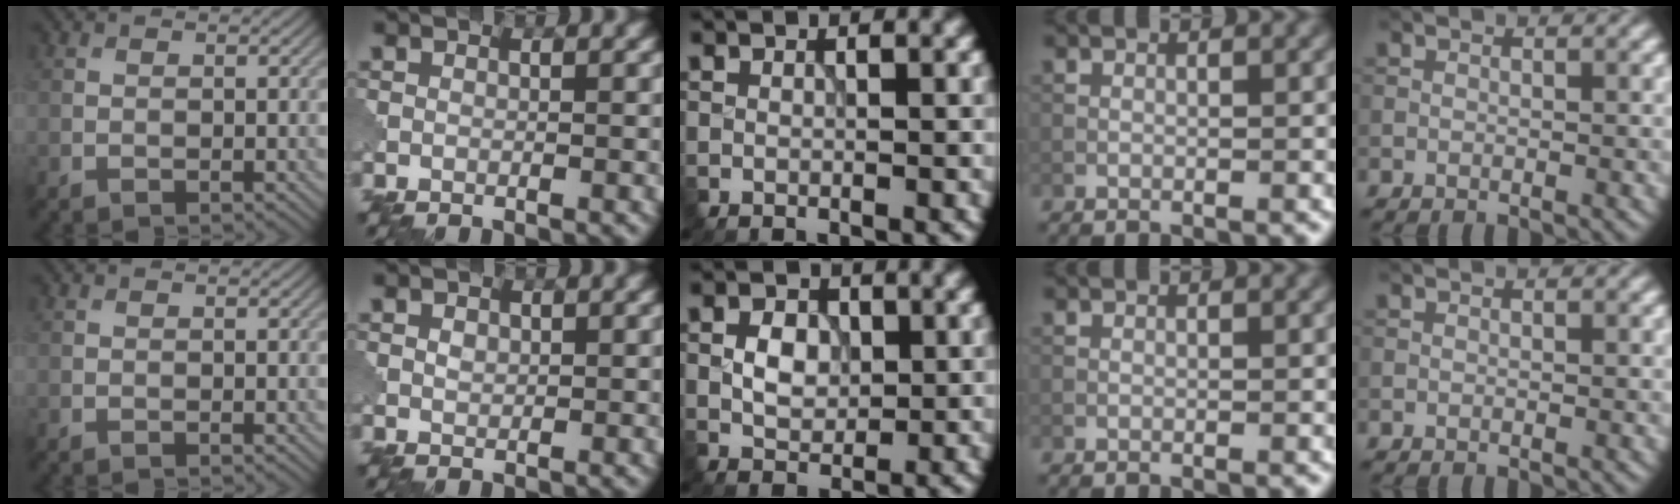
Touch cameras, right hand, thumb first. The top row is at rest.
{"index": {"total": 0.9, "force": [0.3, 0.6, 0.5], "torque": [-0.011, 0.000, 0.006]}, "middle": {"total": 2.8, "force": [0.2, 2.0, 2.0], "torque": [-0.035, 0.001, 0.002]}}